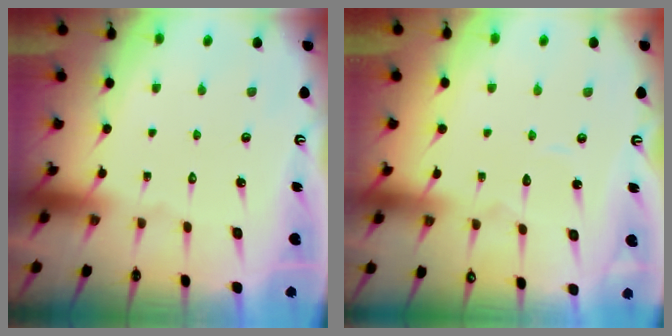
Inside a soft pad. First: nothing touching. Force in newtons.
{"total": 3.4, "press": 3.4, "slide": 0.4}